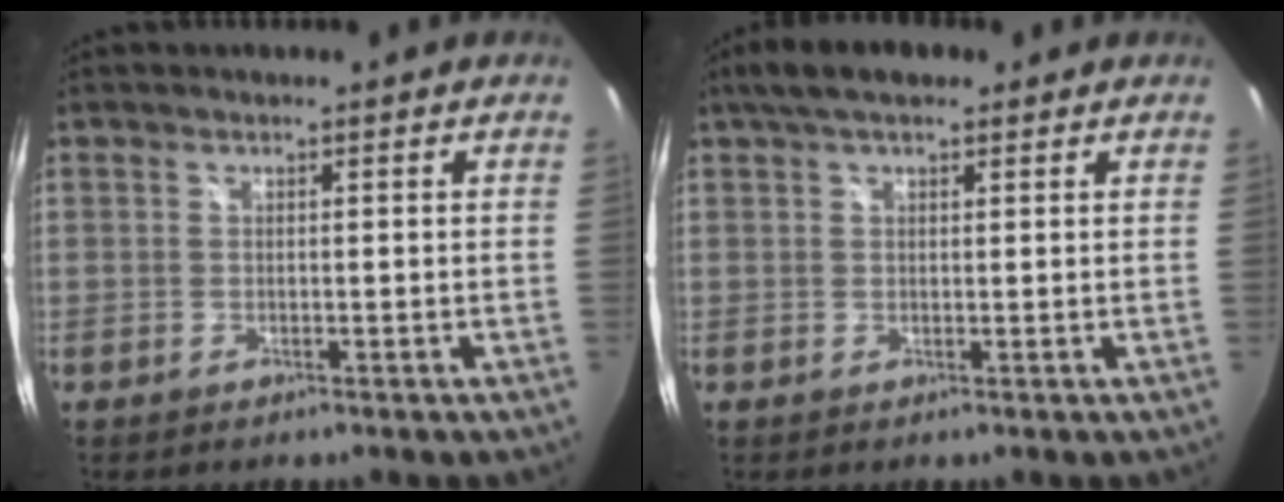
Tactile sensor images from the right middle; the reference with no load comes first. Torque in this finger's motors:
{"motor_torque": [0.59, -0.29, 0.41, 0.06]}